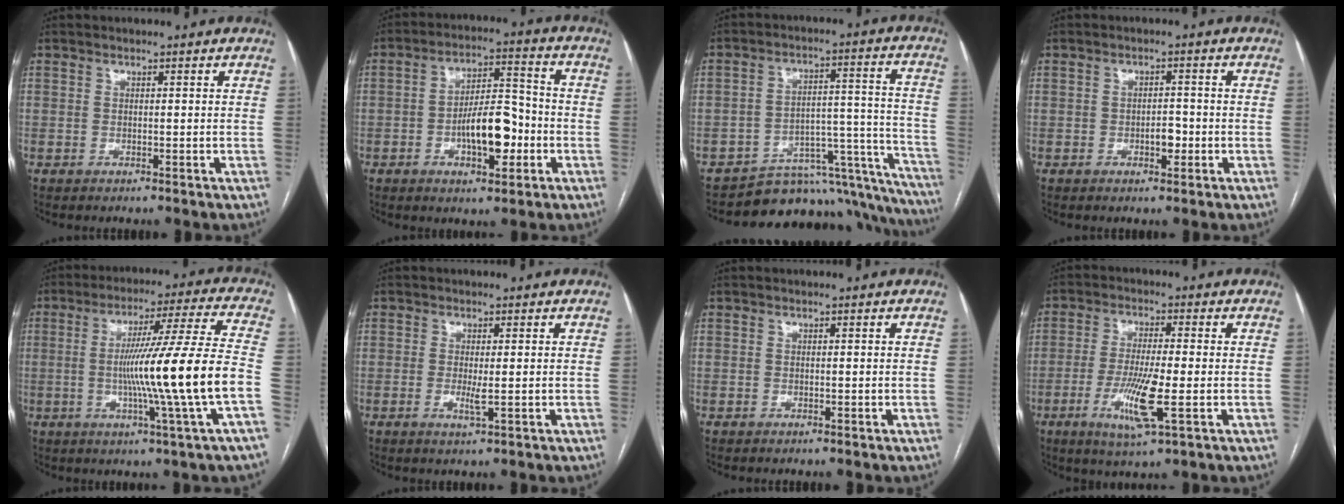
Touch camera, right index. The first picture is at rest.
{"total": 10.0, "force": [-2.9, 3.7, 8.8], "torque": [-0.151, 0.018, -0.045]}
{"total": 18.3, "force": [-16.3, 6.9, 4.3], "torque": [0.014, 0.086, -0.207]}
{"total": 2.4, "force": [-0.8, 1.2, 1.9], "torque": [-0.026, 0.004, -0.010]}
{"total": 17.0, "force": [-3.2, -2.6, 16.5], "torque": [-0.274, -0.008, -0.057]}
{"total": 2.1, "force": [-0.3, 0.1, 2.1], "torque": [-0.042, -0.006, -0.004]}
{"total": 0.0}
{"total": 8.7, "force": [-2.5, 0.4, 8.3], "torque": [-0.161, -0.019, -0.046]}